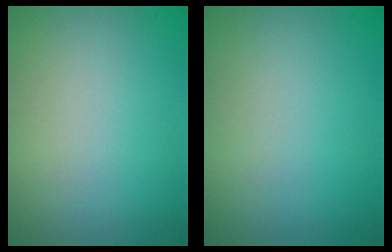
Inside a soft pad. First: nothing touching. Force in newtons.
{"total": 0.0}